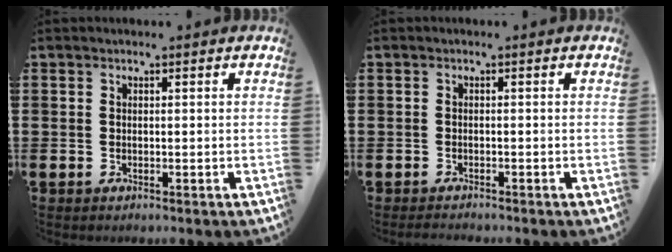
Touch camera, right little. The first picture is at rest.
{"total": 0.7, "force": [-0.7, 0.0, 0.2], "torque": [-0.004, -0.002, -0.014]}